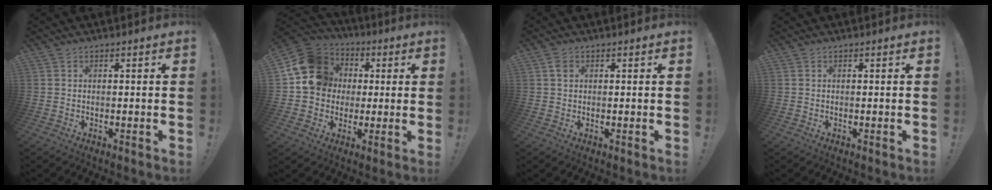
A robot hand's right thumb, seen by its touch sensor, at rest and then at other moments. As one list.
[{"total": 15.9, "force": [3.3, 13.9, 6.9], "torque": [-0.107, -0.003, 0.072]}, {"total": 1.7, "force": [0.6, 1.3, 1.0], "torque": [-0.021, 0.003, 0.011]}, {"total": 0.0}]